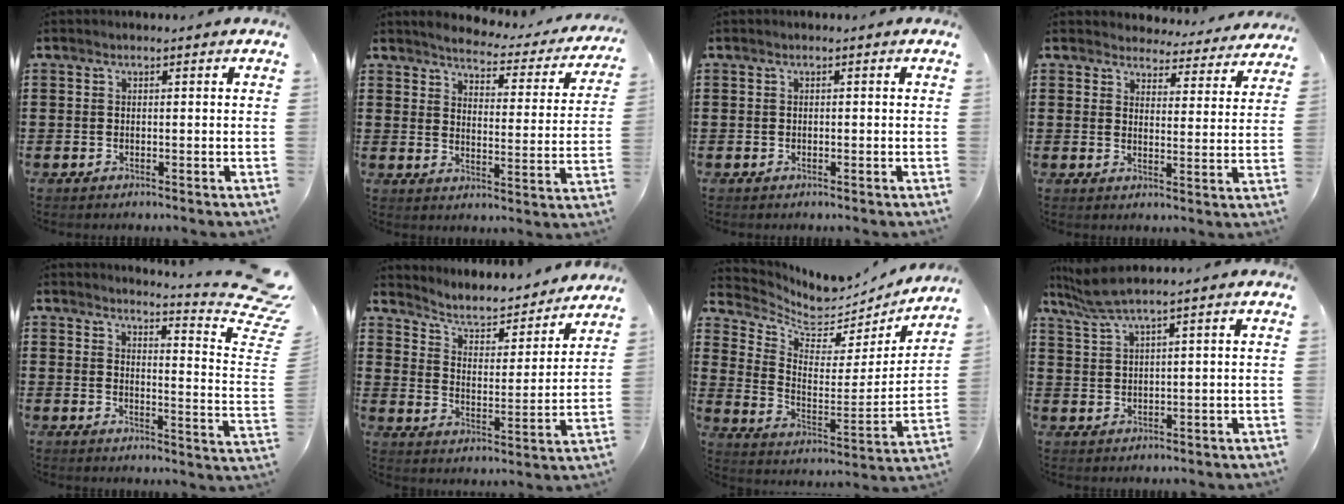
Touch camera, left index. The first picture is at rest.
{"total": 2.8, "force": [2.7, 0.2, 0.8], "torque": [-0.035, -0.026, 0.037]}
{"total": 0.0}
{"total": 4.4, "force": [4.4, 0.6, 0.2], "torque": [-0.018, -0.029, 0.075]}
{"total": 6.0, "force": [5.0, -0.3, 3.2], "torque": [-0.044, -0.060, 0.073]}
{"total": 4.5, "force": [3.7, 1.7, 1.9], "torque": [-0.057, -0.024, 0.056]}
{"total": 5.7, "force": [5.1, 2.0, 1.5], "torque": [-0.062, -0.050, 0.088]}
{"total": 3.8, "force": [2.7, 0.0, 2.7], "torque": [-0.061, 0.000, 0.048]}